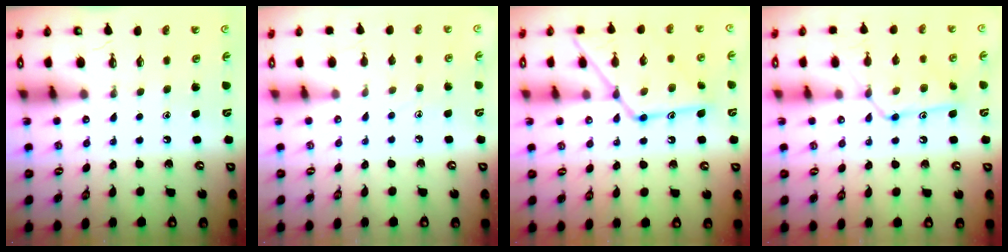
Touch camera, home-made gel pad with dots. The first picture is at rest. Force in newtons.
{"total": 5.0, "press": 5.0, "slide": 0.5}
{"total": 16.5, "press": 16.4, "slide": 1.3}
{"total": 12.7, "press": 12.7, "slide": 0.7}